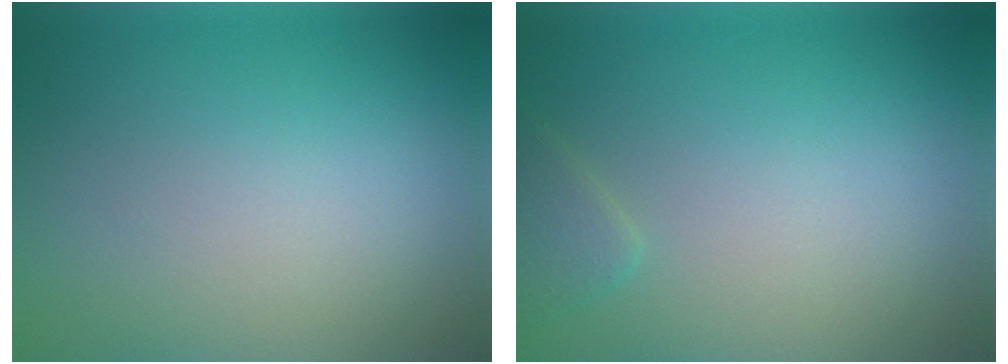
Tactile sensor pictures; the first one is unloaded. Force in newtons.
{"total": 1.4, "press": 1.4, "slide": 0.1}